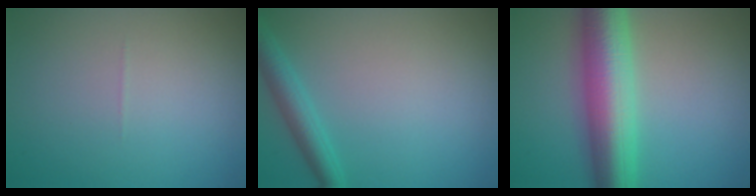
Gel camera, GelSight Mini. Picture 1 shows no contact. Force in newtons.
{"total": 2.7, "press": 2.7, "slide": 0.1}
{"total": 9.4, "press": 9.4, "slide": 0.0}